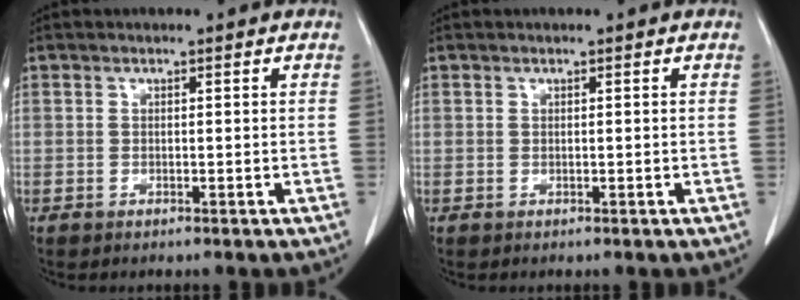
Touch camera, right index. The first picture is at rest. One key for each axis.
{"total": 0.0}